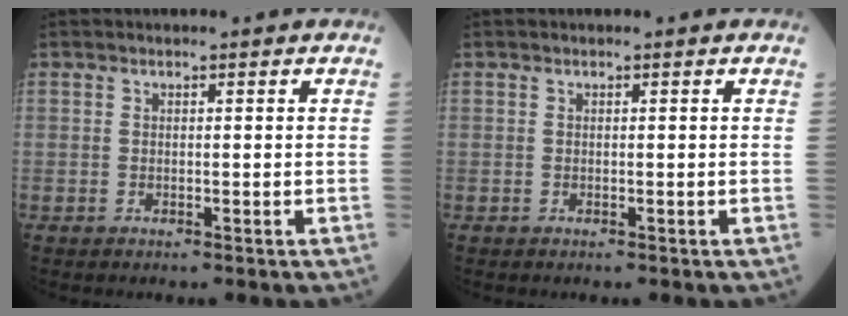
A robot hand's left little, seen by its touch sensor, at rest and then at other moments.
{"total": 0.0}